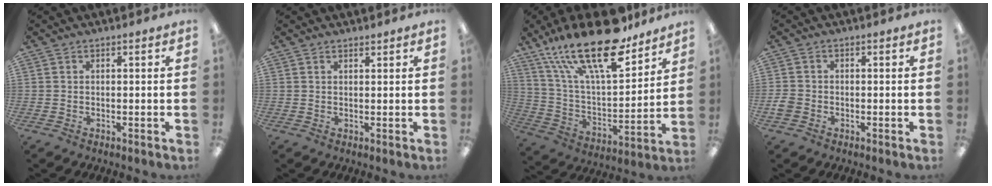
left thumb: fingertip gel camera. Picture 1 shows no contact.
{"total": 0.9, "force": [0.9, 0.1, 0.1], "torque": [-0.002, -0.001, 0.017]}
{"total": 25.0, "force": [17.5, 8.3, 15.8], "torque": [-0.282, -0.109, 0.297]}
{"total": 2.7, "force": [-1.1, 2.2, 1.2], "torque": [-0.017, 0.007, -0.019]}